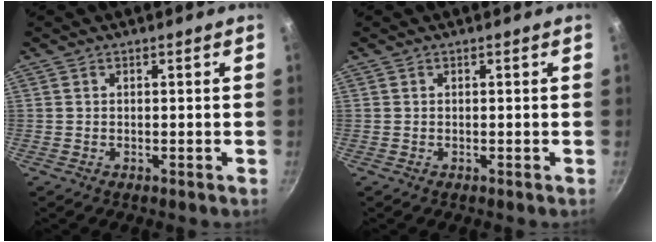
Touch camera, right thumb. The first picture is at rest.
{"total": 0.0}